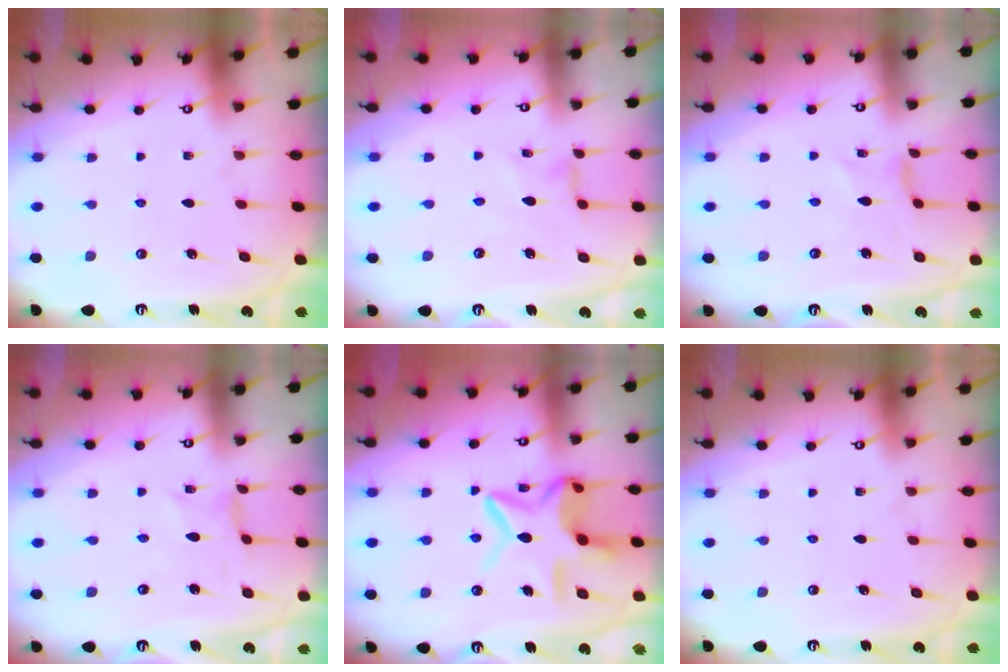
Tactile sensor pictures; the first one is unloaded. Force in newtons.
{"total": 0.0}
{"total": 0.0}
{"total": 0.0}
{"total": 13.2, "press": 13.2, "slide": 1.1}
{"total": 0.0}